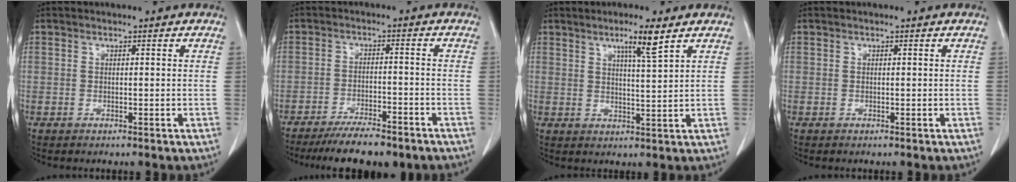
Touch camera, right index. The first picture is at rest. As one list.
[{"total": 10.7, "force": [-8.8, 1.8, 5.7], "torque": [-0.081, -0.016, -0.133]}, {"total": 5.0, "force": [3.1, -0.5, 3.9], "torque": [-0.069, -0.006, 0.053]}, {"total": 0.0}]